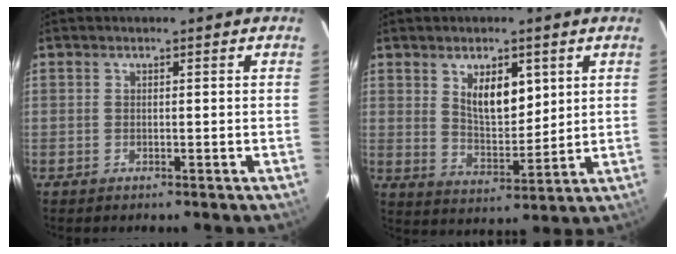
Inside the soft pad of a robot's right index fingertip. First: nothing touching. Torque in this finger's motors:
{"motor_torque": [0.25, 0.09, 0.28, 0.08]}